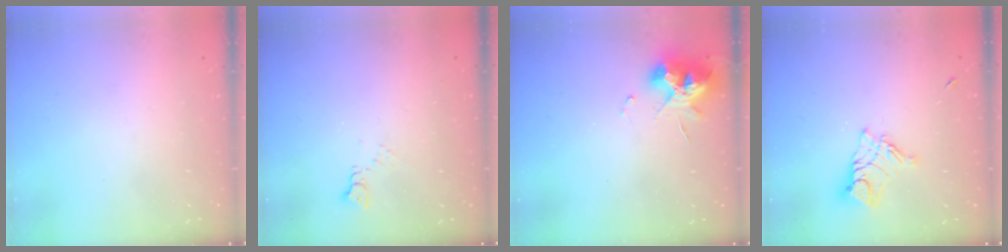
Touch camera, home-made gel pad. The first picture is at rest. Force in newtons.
{"total": 2.9, "press": 2.9, "slide": 0.5}
{"total": 11.2, "press": 11.2, "slide": 0.6}
{"total": 9.1, "press": 9.0, "slide": 0.8}